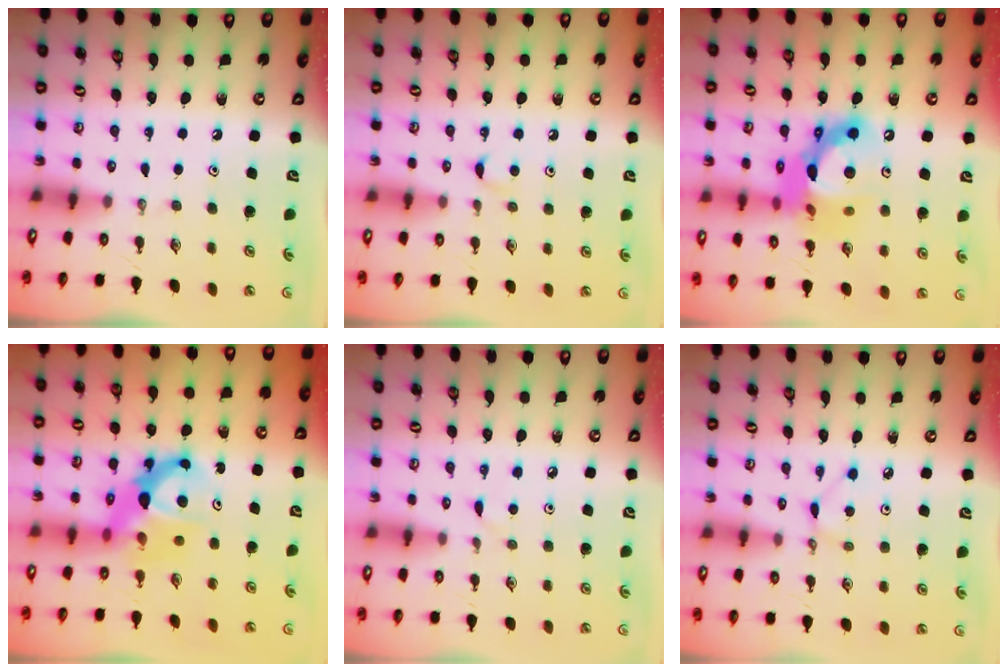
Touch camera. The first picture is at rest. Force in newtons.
{"total": 3.4, "press": 3.4, "slide": 0.5}
{"total": 18.9, "press": 18.8, "slide": 1.2}
{"total": 7.2, "press": 7.2, "slide": 0.5}
{"total": 2.6, "press": 2.6, "slide": 0.3}
{"total": 2.2, "press": 2.2, "slide": 0.3}